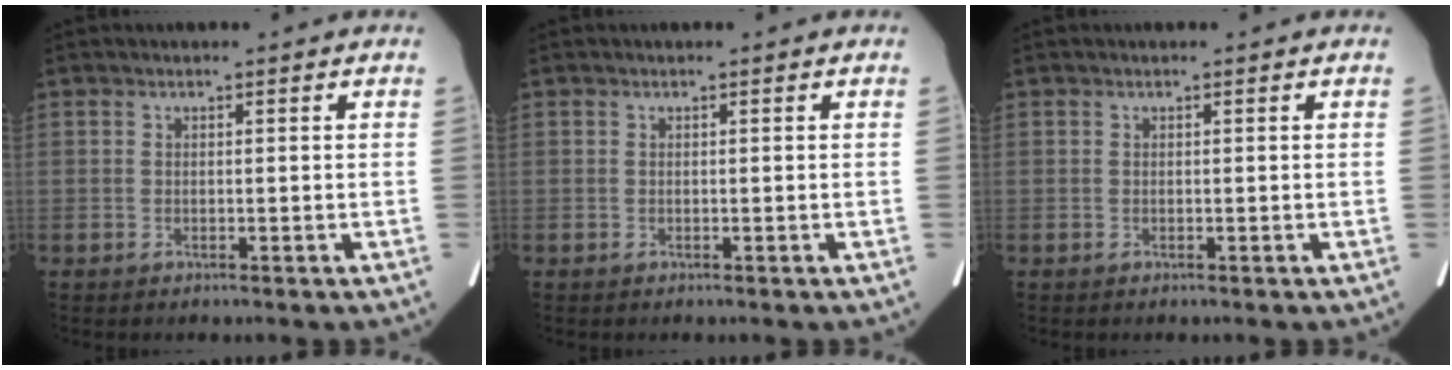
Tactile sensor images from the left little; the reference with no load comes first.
{"total": 0.0}
{"total": 0.0}